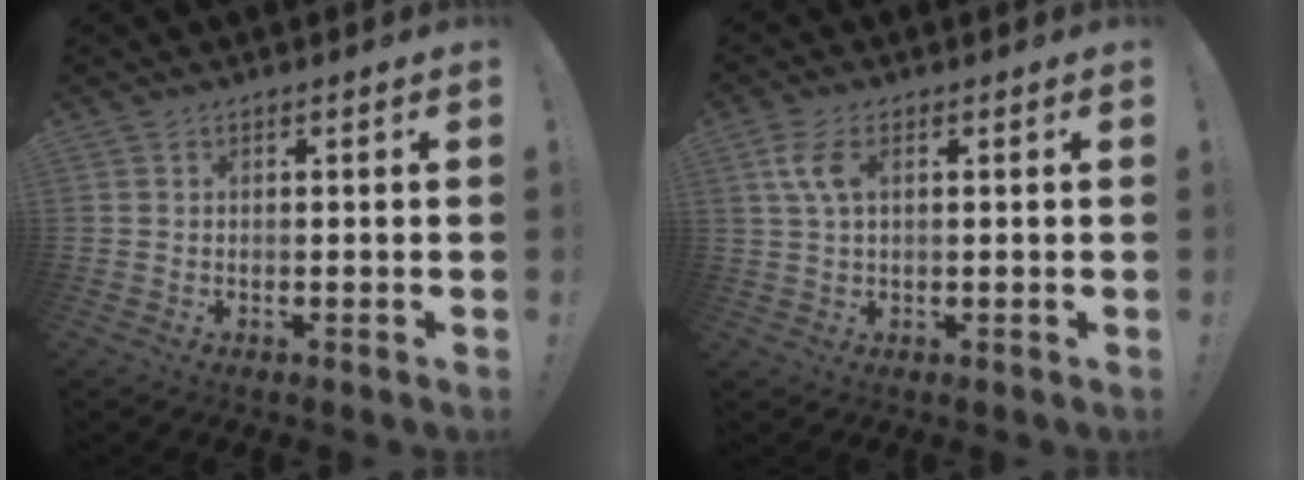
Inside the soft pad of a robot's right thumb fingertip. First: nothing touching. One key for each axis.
{"total": 6.2, "fx": 1.7, "fy": 3.0, "fz": 5.2, "tx": -0.105, "ty": -0.001, "tz": 0.029}